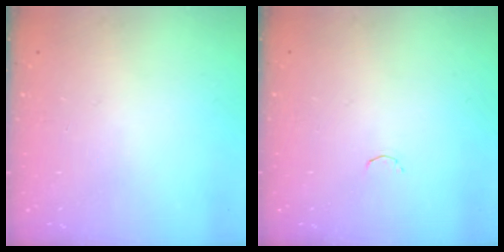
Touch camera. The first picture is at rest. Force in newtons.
{"total": 1.8, "press": 1.7, "slide": 0.4}